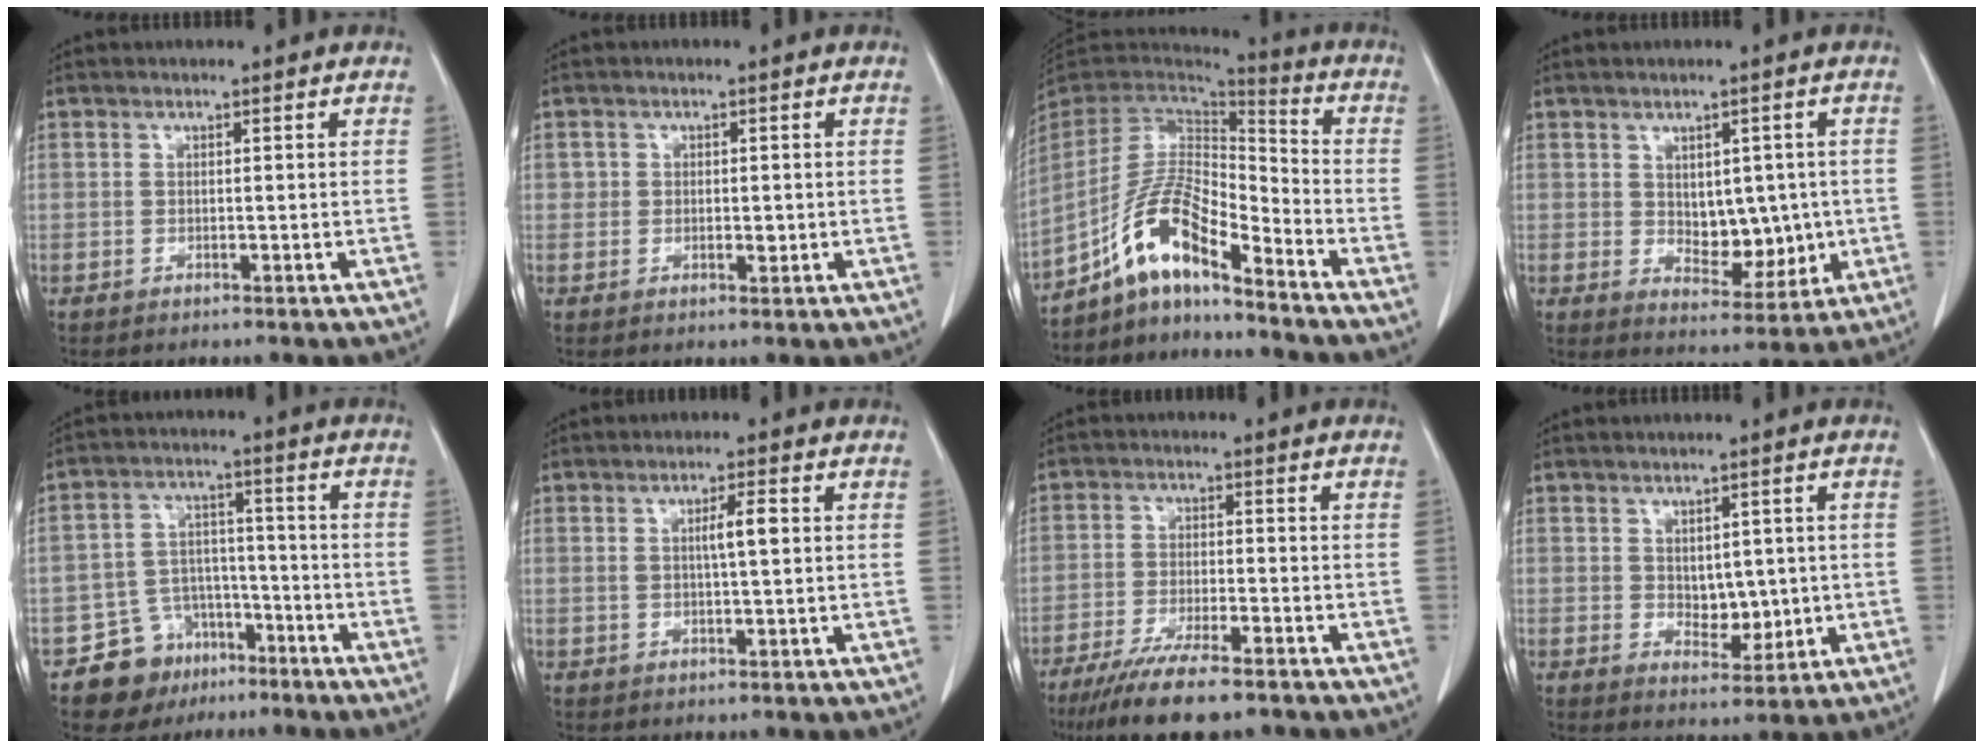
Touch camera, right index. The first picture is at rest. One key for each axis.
{"total": 2.0, "fx": 0.1, "fy": 1.6, "fz": 1.2, "tx": -0.013, "ty": 0.000, "tz": 0.003}
{"total": 11.8, "fx": -8.0, "fy": 2.4, "fz": 8.2, "tx": -0.169, "ty": 0.022, "tz": -0.148}
{"total": 7.2, "fx": 0.2, "fy": 4.4, "fz": 5.8, "tx": -0.072, "ty": -0.001, "tz": 0.021}
{"total": 8.7, "fx": -5.4, "fy": 6.7, "fz": 1.7, "tx": -0.027, "ty": 0.029, "tz": -0.079}
{"total": 3.2, "fx": 0.8, "fy": 0.3, "fz": 3.1, "tx": -0.053, "ty": 0.002, "tz": 0.016}
{"total": 11.0, "fx": -8.5, "fy": 1.7, "fz": 6.8, "tx": -0.111, "ty": -0.023, "tz": -0.136}
{"total": 4.7, "fx": 0.2, "fy": 3.0, "fz": 3.7, "tx": -0.049, "ty": -0.004, "tz": 0.017}